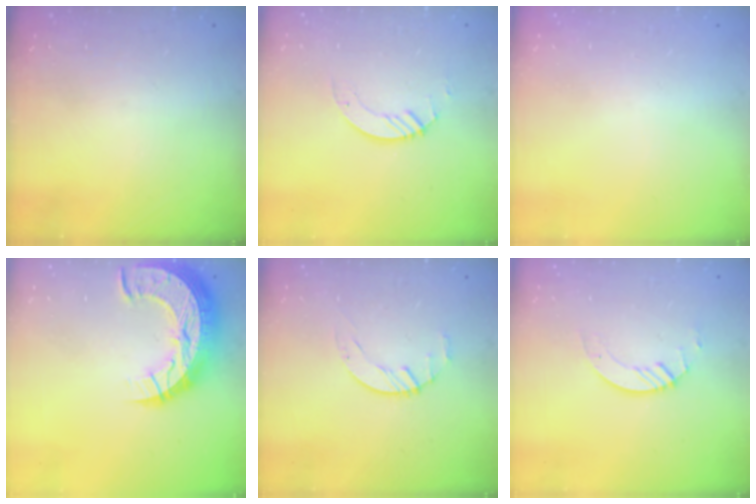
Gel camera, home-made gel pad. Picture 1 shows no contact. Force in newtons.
{"total": 2.9, "press": 2.9, "slide": 0.3}
{"total": 0.0}
{"total": 15.0, "press": 15.0, "slide": 1.0}
{"total": 1.6, "press": 1.6, "slide": 0.3}
{"total": 3.8, "press": 3.8, "slide": 0.3}